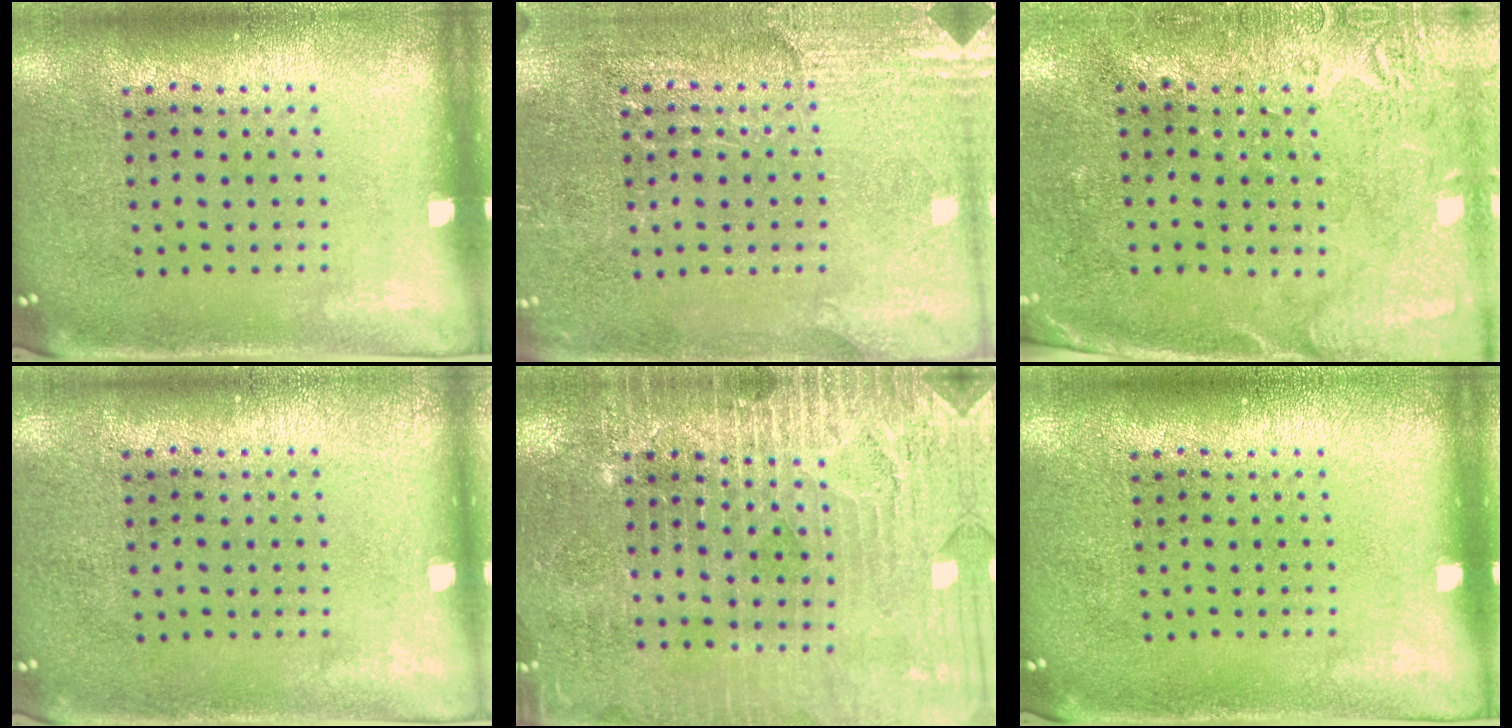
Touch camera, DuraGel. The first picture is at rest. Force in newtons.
{"total": 2.9, "press": 2.8, "slide": 0.3}
{"total": 2.7, "press": 2.2, "slide": 1.5}
{"total": 0.0}
{"total": 3.3, "press": 3.3, "slide": 0.2}
{"total": 0.0}